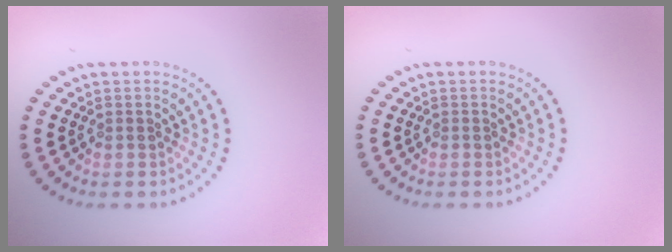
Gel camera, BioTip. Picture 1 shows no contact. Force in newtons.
{"total": 0.0}